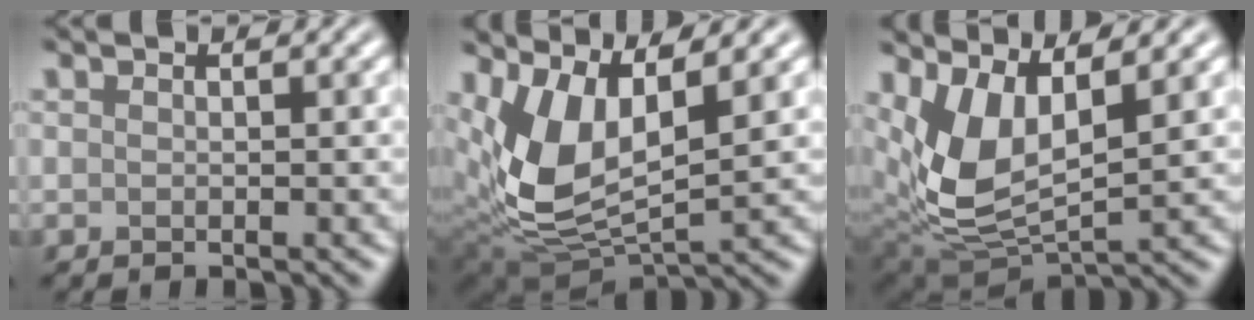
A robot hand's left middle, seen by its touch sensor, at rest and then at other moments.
{"total": 7.8, "force": [2.3, 3.9, 6.4], "torque": [-0.144, -0.014, 0.046]}
{"total": 7.1, "force": [2.2, 3.5, 5.7], "torque": [-0.131, -0.017, 0.045]}